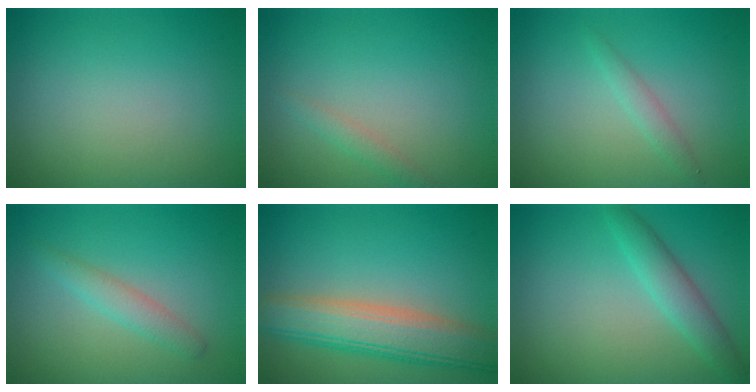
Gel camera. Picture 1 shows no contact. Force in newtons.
{"total": 1.3, "press": 1.3, "slide": 0.2}
{"total": 1.2, "press": 1.2, "slide": 0.1}
{"total": 2.1, "press": 2.1, "slide": 0.1}
{"total": 6.9, "press": 6.9, "slide": 0.5}
{"total": 3.0, "press": 3.0, "slide": 0.1}